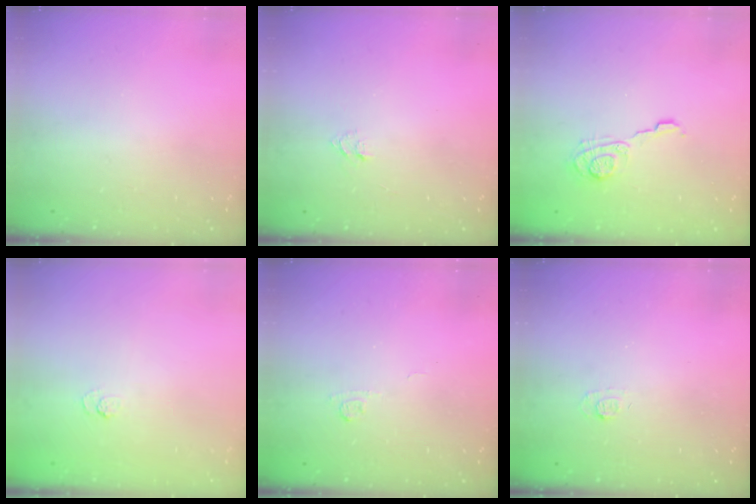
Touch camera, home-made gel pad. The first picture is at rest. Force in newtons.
{"total": 3.9, "press": 3.9, "slide": 0.4}
{"total": 9.5, "press": 9.5, "slide": 0.5}
{"total": 2.0, "press": 1.5, "slide": 1.3}
{"total": 3.3, "press": 3.2, "slide": 1.0}
{"total": 3.7, "press": 3.6, "slide": 1.0}